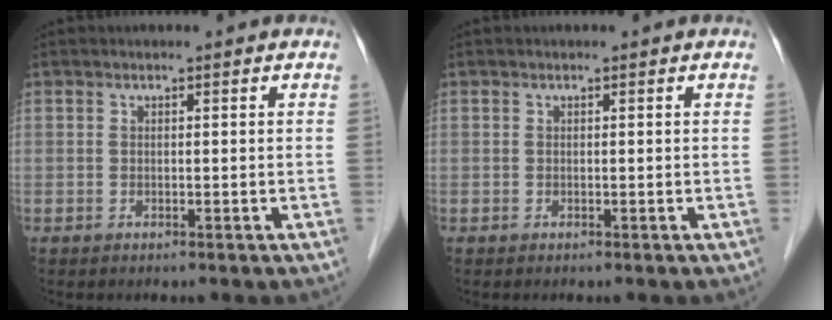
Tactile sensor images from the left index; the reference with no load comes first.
{"total": 0.0}